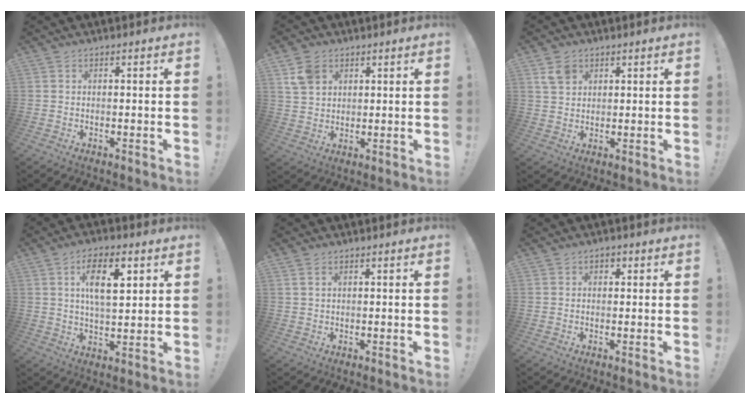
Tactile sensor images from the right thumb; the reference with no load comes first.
{"total": 7.2, "force": [3.7, 5.3, 3.0], "torque": [-0.047, -0.008, 0.075]}
{"total": 5.8, "force": [3.2, 4.1, 2.5], "torque": [-0.043, -0.005, 0.064]}
{"total": 11.7, "force": [4.5, 5.1, 9.5], "torque": [-0.154, 0.001, 0.076]}
{"total": 1.9, "force": [1.0, 1.1, 1.2], "torque": [-0.017, 0.000, 0.018]}
{"total": 1.4, "force": [0.2, 1.2, 0.7], "torque": [-0.012, 0.005, 0.003]}